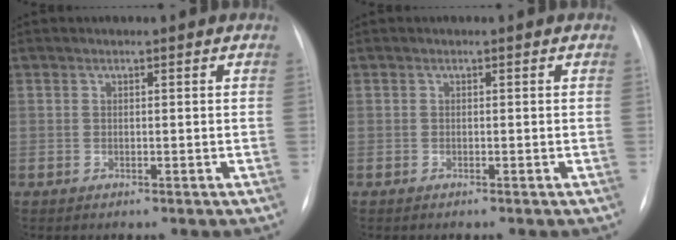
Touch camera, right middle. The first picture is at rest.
{"total": 0.0}